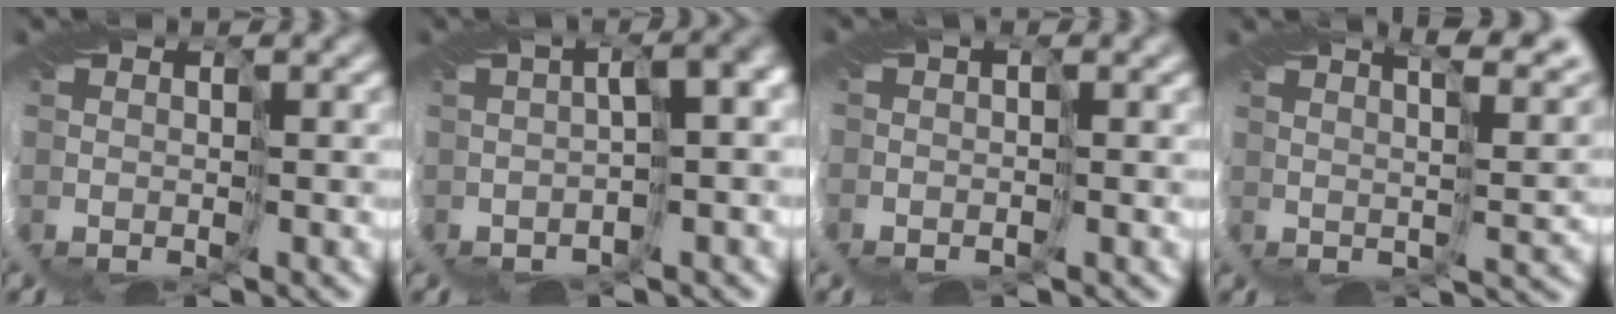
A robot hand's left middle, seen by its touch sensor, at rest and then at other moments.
{"total": 5.2, "force": [-0.7, 1.8, 4.8], "torque": [-0.056, 0.014, -0.004]}
{"total": 1.2, "force": [-0.4, 0.6, 0.9], "torque": [-0.018, 0.001, -0.004]}
{"total": 6.4, "force": [5.3, 0.9, 3.6], "torque": [-0.042, 0.019, 0.072]}